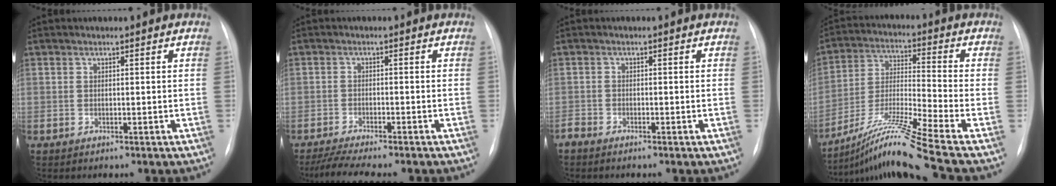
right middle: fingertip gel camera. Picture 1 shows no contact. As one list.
[{"total": 8.0, "force": [-6.9, 0.5, 4.1], "torque": [-0.064, -0.013, -0.108]}, {"total": 1.4, "force": [-1.4, 0.2, 0.3], "torque": [-0.009, -0.003, -0.026]}, {"total": 14.8, "force": [-11.2, -3.1, 9.2], "torque": [-0.184, -0.020, -0.202]}]